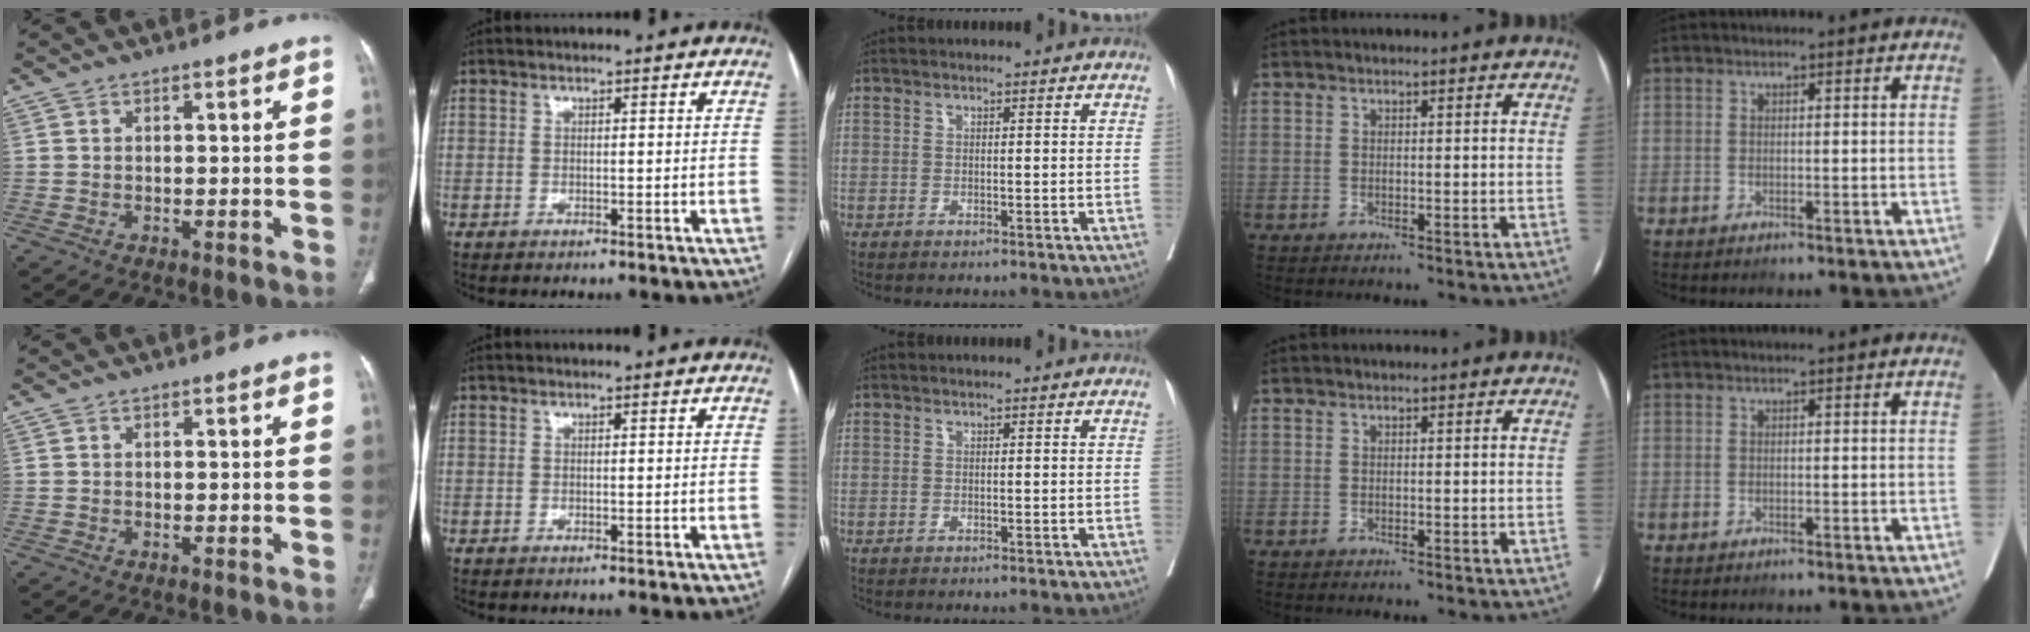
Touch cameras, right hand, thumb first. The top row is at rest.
{}